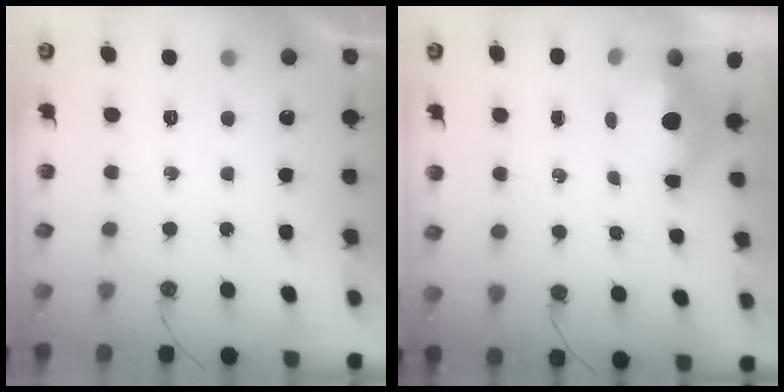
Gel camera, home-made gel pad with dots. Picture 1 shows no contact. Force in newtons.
{"total": 5.0, "press": 4.7, "slide": 1.6}